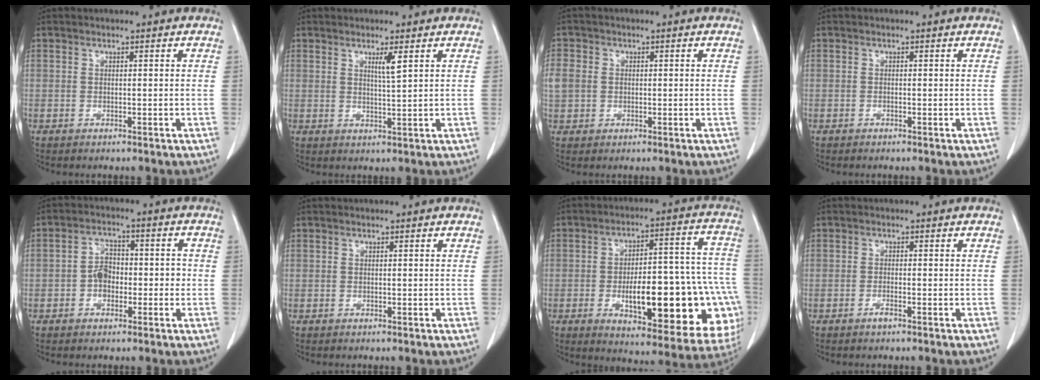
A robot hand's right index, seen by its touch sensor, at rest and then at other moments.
{"total": 2.5, "force": [1.2, -0.2, 2.1], "torque": [-0.041, -0.005, 0.022]}
{"total": 5.1, "force": [0.4, 4.5, 2.4], "torque": [-0.076, 0.013, 0.012]}
{"total": 0.0}
{"total": 4.7, "force": [-1.2, 3.3, 3.2], "torque": [-0.055, 0.025, -0.022]}
{"total": 0.0}
{"total": 25.5, "force": [-6.6, 7.8, 23.3], "torque": [-0.231, 0.029, -0.071]}
{"total": 1.1, "force": [-0.8, 0.1, 0.7], "torque": [-0.017, 0.001, -0.013]}